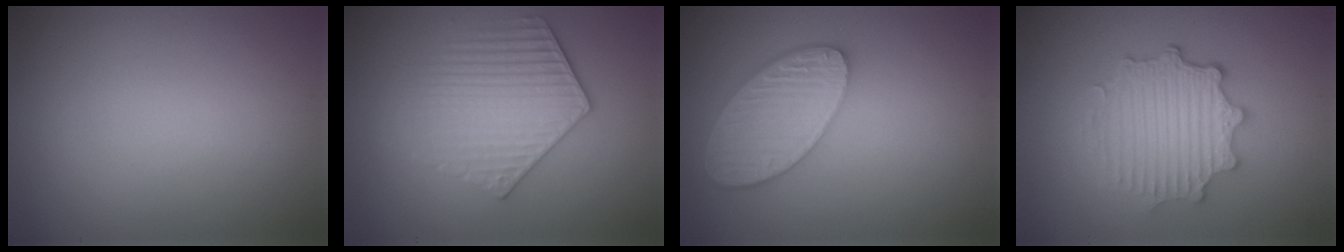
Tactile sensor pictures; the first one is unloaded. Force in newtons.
{"total": 4.1, "press": 3.8, "slide": 1.4}
{"total": 5.6, "press": 4.5, "slide": 3.3}
{"total": 4.9, "press": 3.8, "slide": 3.1}